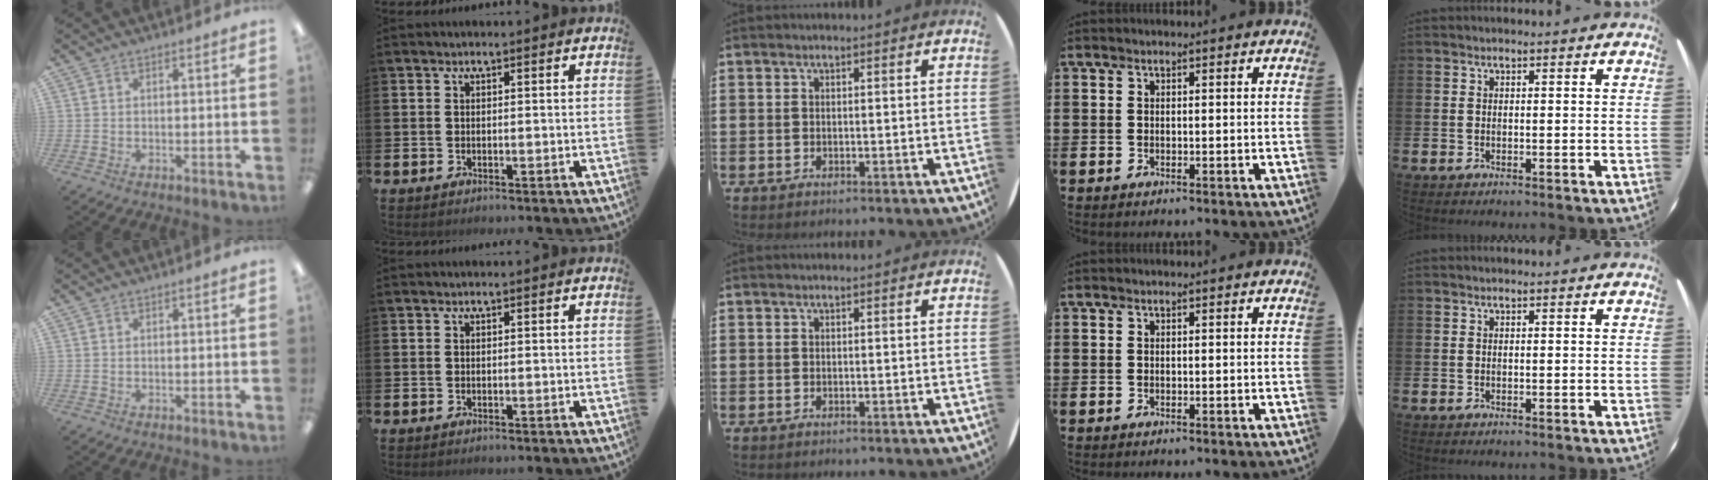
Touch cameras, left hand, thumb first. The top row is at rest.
{}